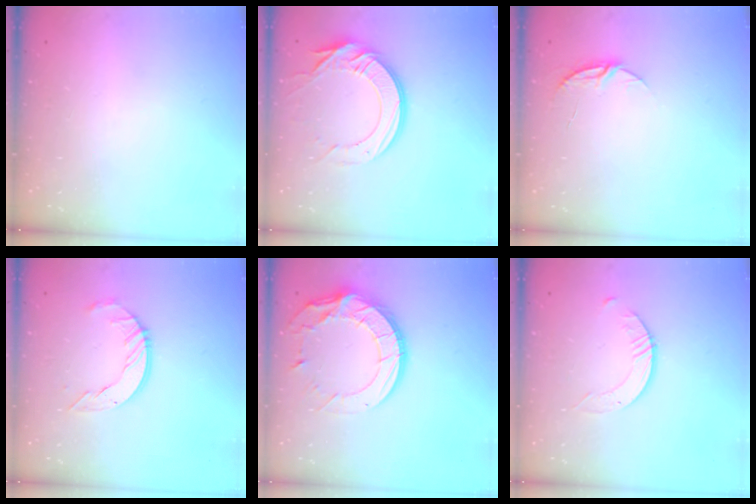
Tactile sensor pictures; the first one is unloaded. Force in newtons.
{"total": 16.4, "press": 16.4, "slide": 1.2}
{"total": 5.6, "press": 5.5, "slide": 0.6}
{"total": 9.3, "press": 9.3, "slide": 0.9}
{"total": 18.1, "press": 18.1, "slide": 1.3}
{"total": 3.2, "press": 3.1, "slide": 0.4}